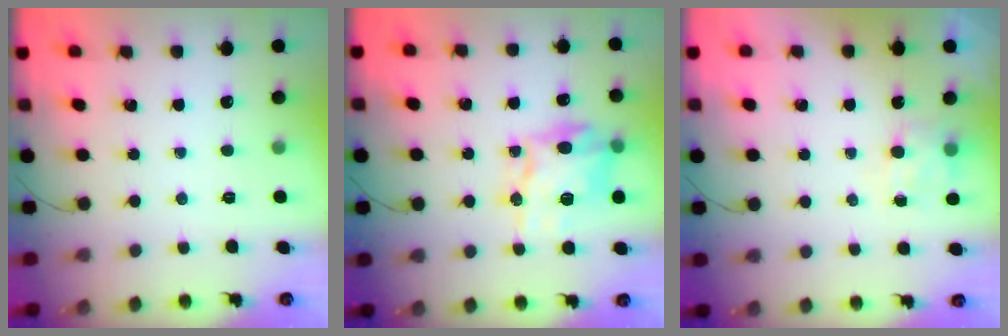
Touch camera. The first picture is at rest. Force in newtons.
{"total": 15.8, "press": 15.7, "slide": 0.6}
{"total": 7.1, "press": 7.0, "slide": 1.2}